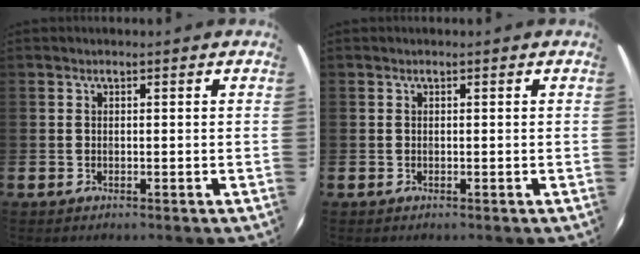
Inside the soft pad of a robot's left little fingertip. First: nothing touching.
{"total": 0.0}